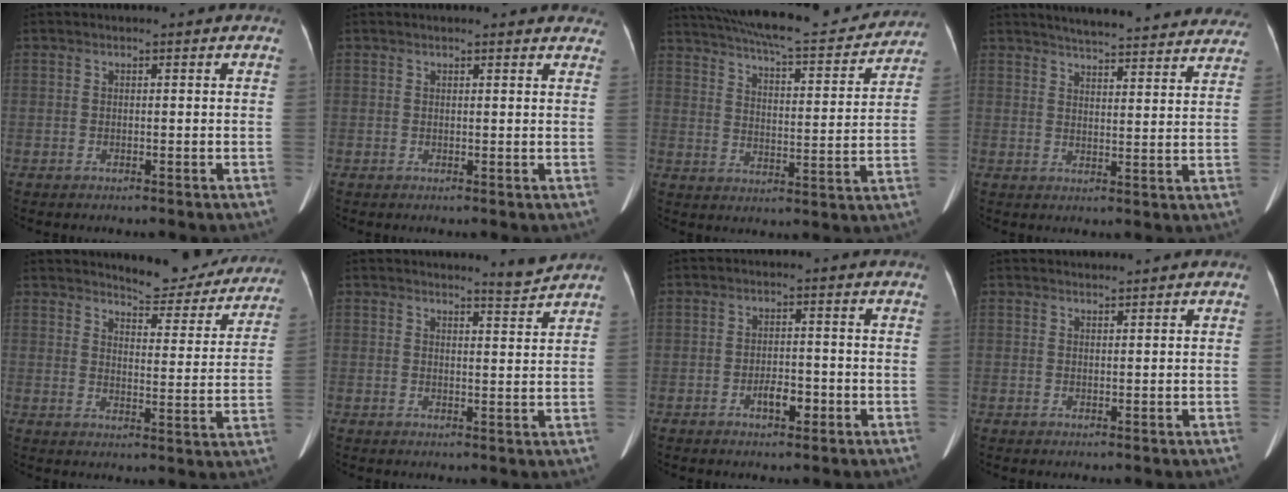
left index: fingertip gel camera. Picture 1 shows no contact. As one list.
[{"total": 8.4, "force": [7.7, 1.9, 2.8], "torque": [-0.018, 0.012, 0.071]}, {"total": 23.4, "force": [20.9, 4.3, 9.6], "torque": [-0.164, -0.001, 0.280]}, {"total": 23.1, "force": [21.3, 3.6, 8.2], "torque": [-0.112, -0.023, 0.255]}, {"total": 13.9, "force": [13.1, 2.9, 3.3], "torque": [-0.024, -0.033, 0.149]}, {"total": 2.9, "force": [2.8, -0.9, -0.1], "torque": [-0.014, -0.023, 0.042]}, {"total": 3.1, "force": [-1.5, 1.3, 2.3], "torque": [-0.040, 0.004, -0.022]}, {"total": 1.0, "force": [1.0, -0.2, 0.0], "torque": [-0.005, 0.004, 0.023]}]